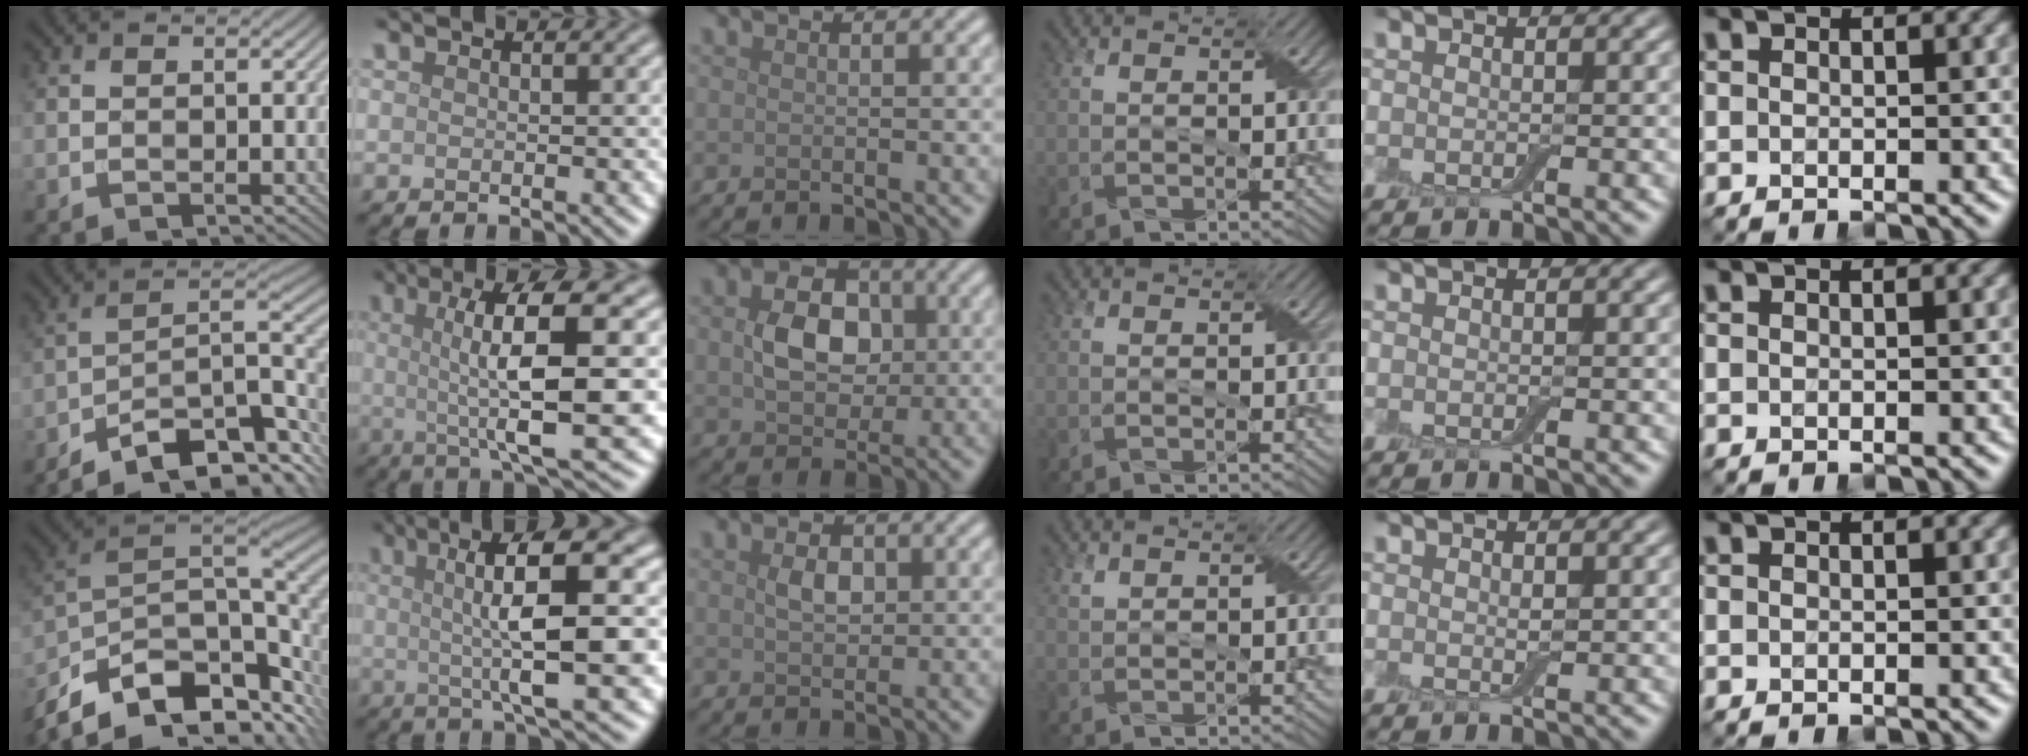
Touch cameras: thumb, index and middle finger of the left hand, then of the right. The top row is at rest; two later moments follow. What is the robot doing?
{"motion": "wrap", "object": "adhesive wrap"}